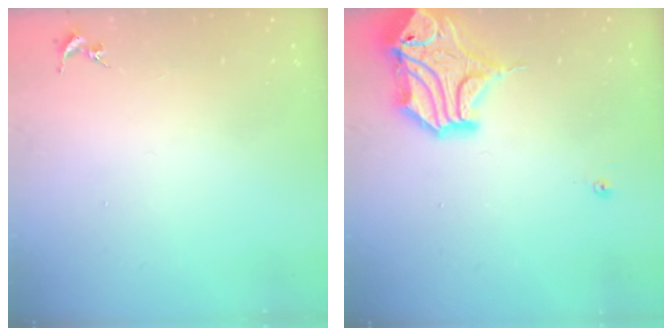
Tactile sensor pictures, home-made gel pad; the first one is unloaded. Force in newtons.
{"total": 18.1, "press": 17.9, "slide": 2.5}